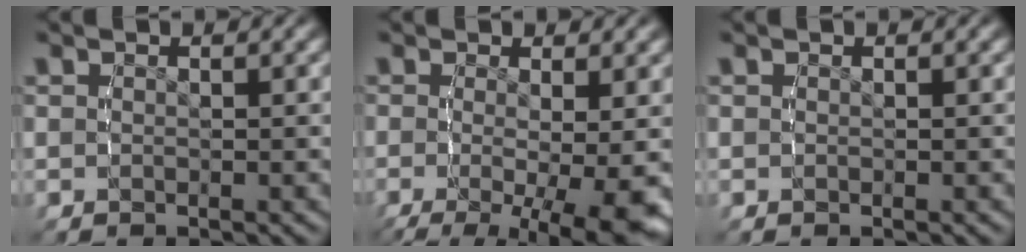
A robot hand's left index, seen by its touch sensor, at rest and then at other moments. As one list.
[{"total": 10.3, "force": [-6.1, 3.7, 7.5], "torque": [-0.119, -0.061, -0.062]}, {"total": 0.0}]